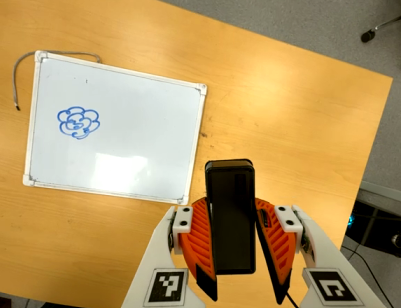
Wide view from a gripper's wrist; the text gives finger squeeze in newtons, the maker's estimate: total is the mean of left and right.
{"total": 7.6, "left": 7.4, "right": 7.8}